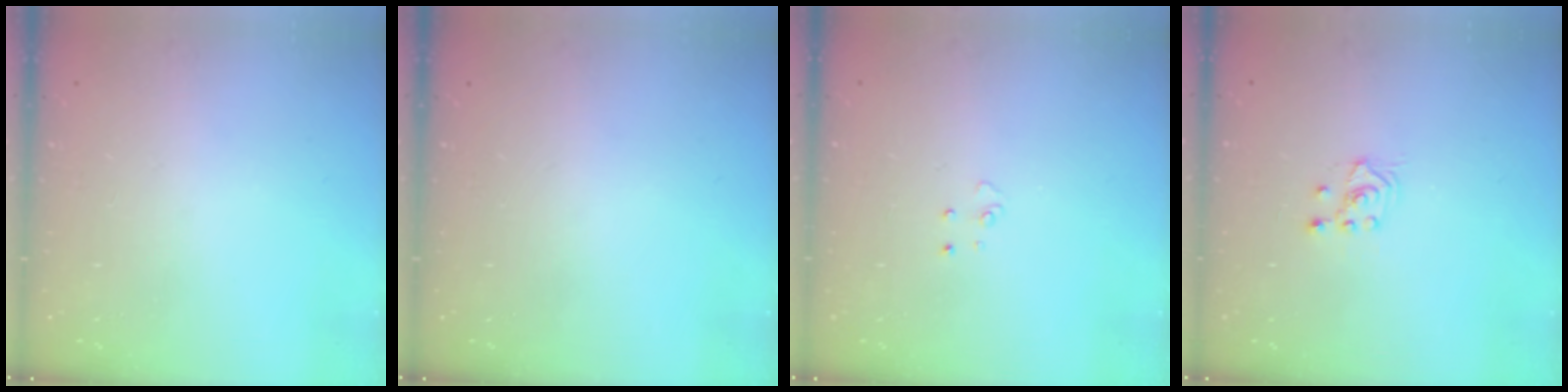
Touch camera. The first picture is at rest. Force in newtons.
{"total": 0.0}
{"total": 2.9, "press": 2.9, "slide": 0.2}
{"total": 2.1, "press": 2.0, "slide": 0.8}